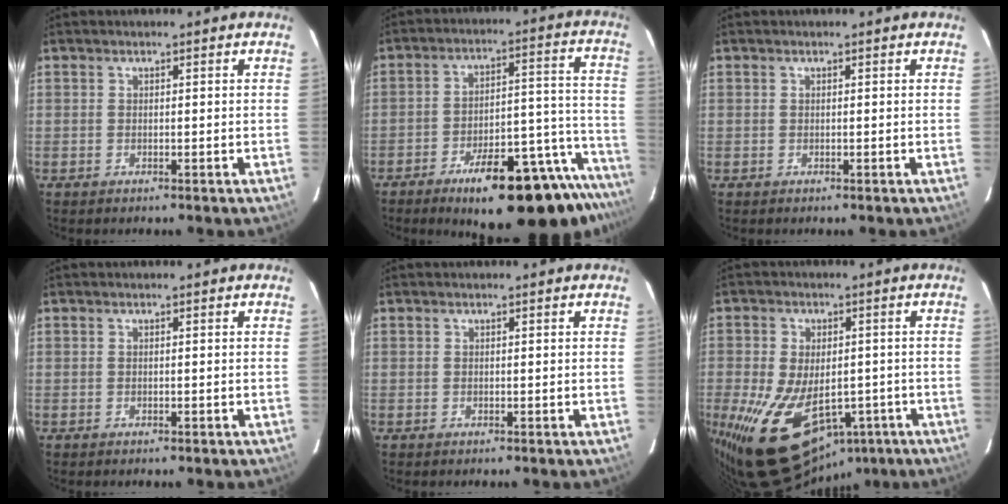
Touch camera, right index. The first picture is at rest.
{"total": 23.3, "force": [-18.2, 5.0, 13.7], "torque": [-0.172, 0.000, -0.251]}
{"total": 0.0}
{"total": 0.0}
{"total": 0.0}
{"total": 19.7, "force": [-8.2, 11.8, 13.4], "torque": [-0.288, -0.030, -0.110]}